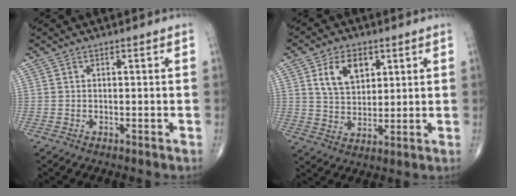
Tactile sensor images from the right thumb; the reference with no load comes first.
{"total": 9.0, "force": [3.7, 5.7, 5.8], "torque": [-0.080, -0.017, 0.071]}